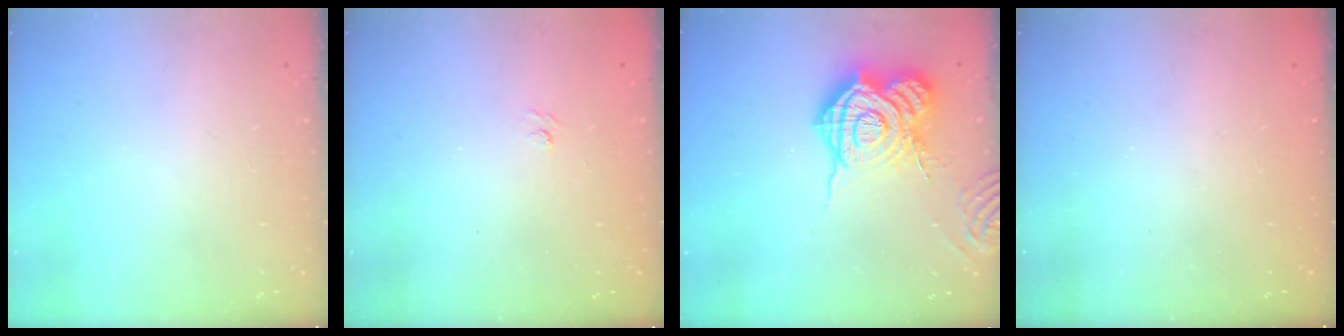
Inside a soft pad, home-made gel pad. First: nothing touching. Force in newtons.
{"total": 1.9, "press": 1.7, "slide": 0.9}
{"total": 18.9, "press": 18.8, "slide": 1.3}
{"total": 2.4, "press": 2.3, "slide": 0.7}